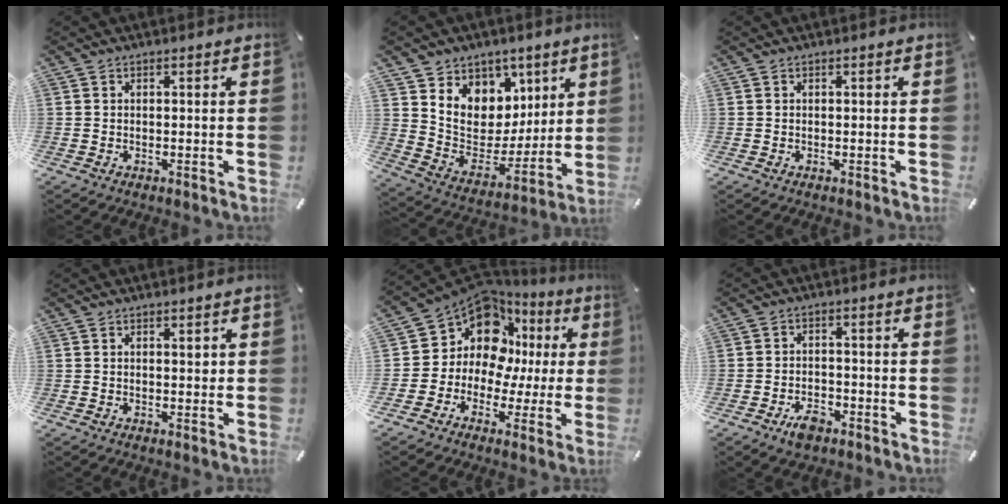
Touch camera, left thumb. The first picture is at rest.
{"total": 9.7, "force": [3.9, 8.9, 0.7], "torque": [-0.010, -0.060, 0.082]}
{"total": 0.0}
{"total": 1.3, "force": [0.6, 0.7, 1.0], "torque": [-0.011, 0.000, 0.008]}
{"total": 12.3, "force": [5.8, 9.4, 5.5], "torque": [-0.131, -0.059, 0.105]}
{"total": 5.1, "force": [-3.4, 3.0, 2.4], "torque": [-0.038, 0.015, -0.064]}